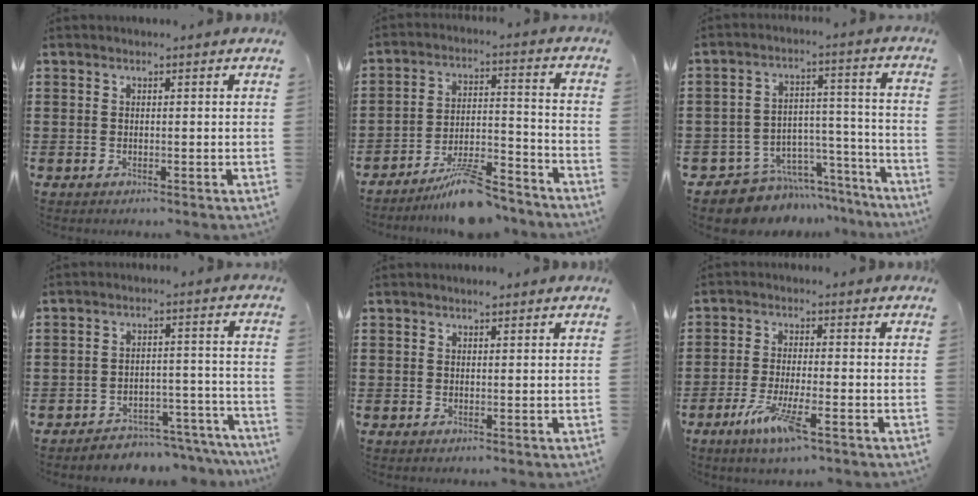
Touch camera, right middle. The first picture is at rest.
{"total": 9.9, "force": [-8.6, 1.7, 4.6], "torque": [-0.068, 0.023, -0.159]}
{"total": 7.4, "force": [-6.6, 3.3, 0.3], "torque": [-0.004, 0.023, -0.121]}
{"total": 4.3, "force": [-4.2, 0.5, 0.2], "torque": [-0.008, 0.007, -0.089]}
{"total": 0.8, "force": [0.6, 0.4, 0.3], "torque": [0.001, 0.000, 0.008]}
{"total": 6.7, "force": [-3.5, 1.0, 5.5], "torque": [-0.119, -0.014, -0.065]}